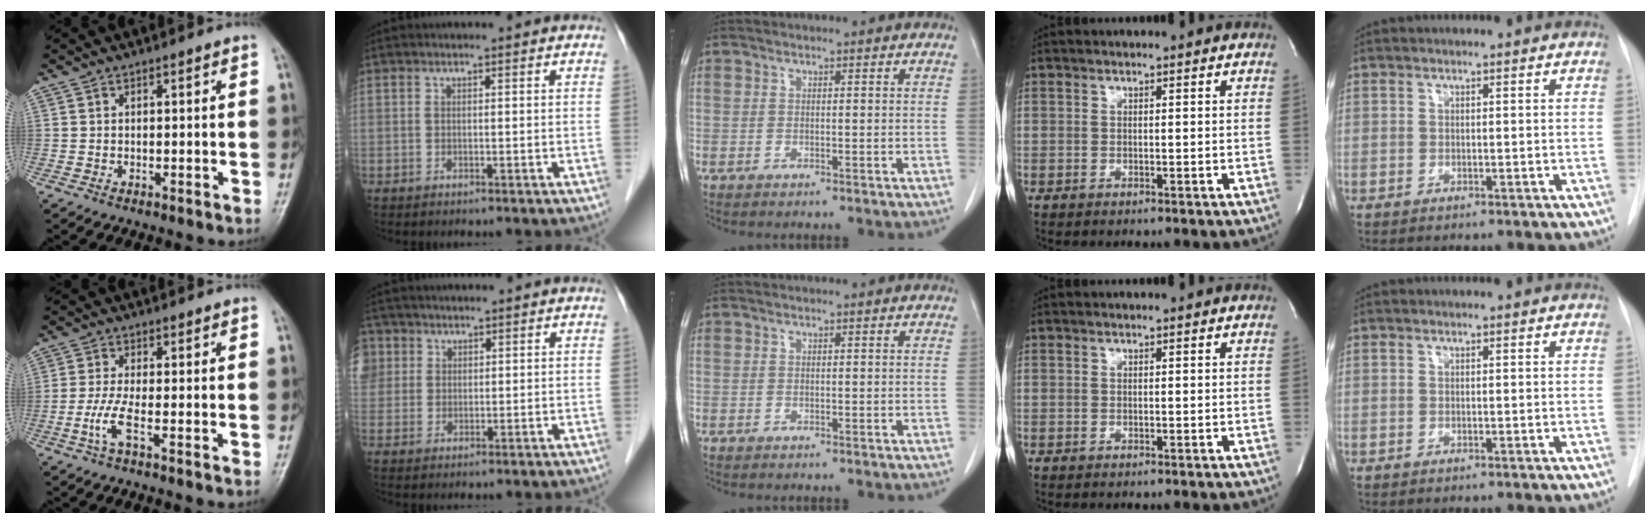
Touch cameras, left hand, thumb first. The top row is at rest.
{"thumb": {"total": 4.3, "force": [-1.7, 0.3, 3.9], "torque": [-0.104, 0.001, -0.038]}, "index": {"total": 8.3, "force": [3.4, 7.2, 2.3], "torque": [-0.086, 0.025, 0.076]}}